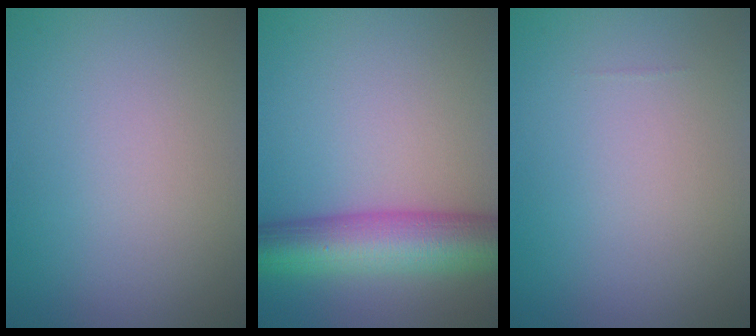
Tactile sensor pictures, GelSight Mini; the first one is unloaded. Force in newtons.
{"total": 8.5, "press": 8.5, "slide": 0.3}
{"total": 0.0}